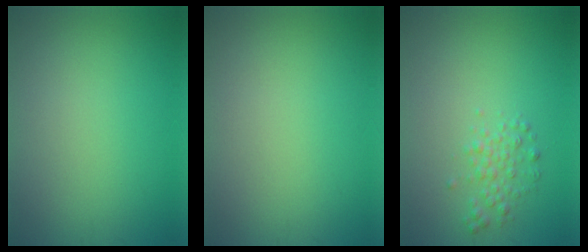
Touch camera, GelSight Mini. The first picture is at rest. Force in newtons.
{"total": 0.0}
{"total": 1.7, "press": 1.7, "slide": 0.0}